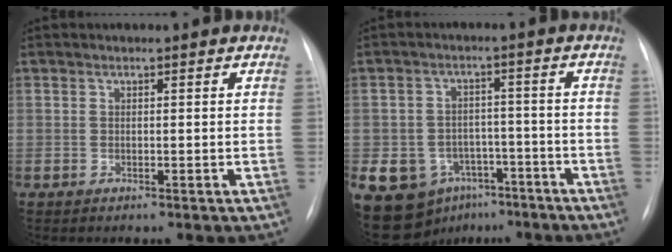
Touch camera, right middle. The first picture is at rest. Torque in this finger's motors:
{"motor_torque": [1.12, -1.02, 0.56, 0.04]}